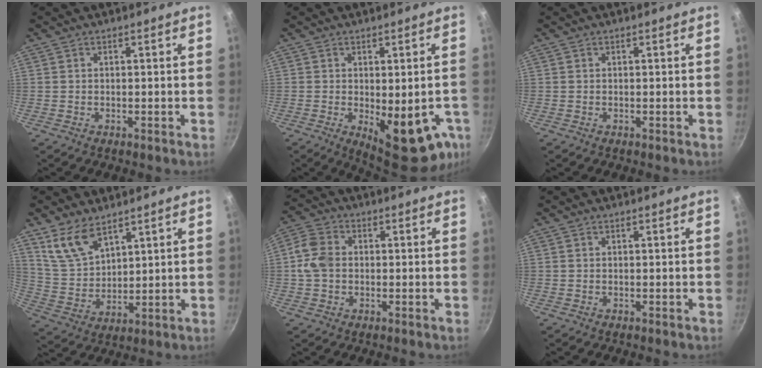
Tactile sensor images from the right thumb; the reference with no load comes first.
{"total": 15.5, "force": [-4.3, 6.6, 13.3], "torque": [-0.129, -0.017, -0.041]}
{"total": 0.0}
{"total": 9.2, "force": [6.3, 4.7, 4.8], "torque": [-0.078, -0.035, 0.139]}
{"total": 6.5, "force": [-0.1, 4.9, 4.2], "torque": [-0.079, 0.014, -0.014]}
{"total": 0.0}